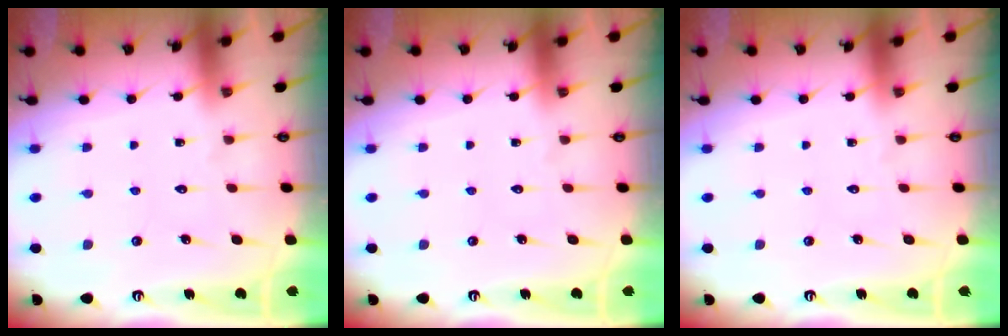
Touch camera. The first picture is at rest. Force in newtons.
{"total": 0.0}
{"total": 0.0}